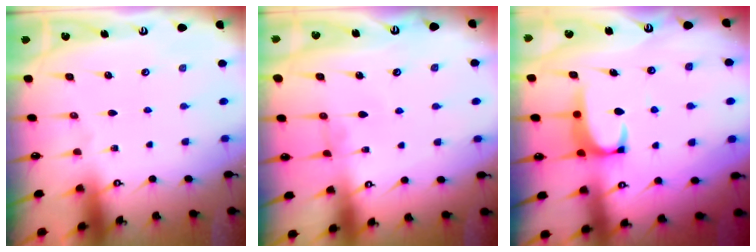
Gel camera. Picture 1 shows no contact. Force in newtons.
{"total": 0.0}
{"total": 2.0, "press": 2.0, "slide": 0.3}